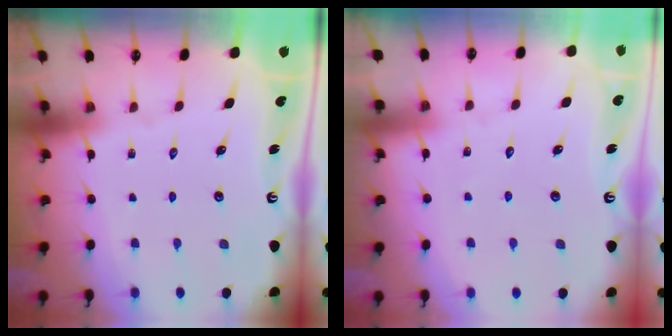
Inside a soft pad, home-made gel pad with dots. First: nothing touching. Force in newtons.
{"total": 2.7, "press": 2.7, "slide": 0.3}